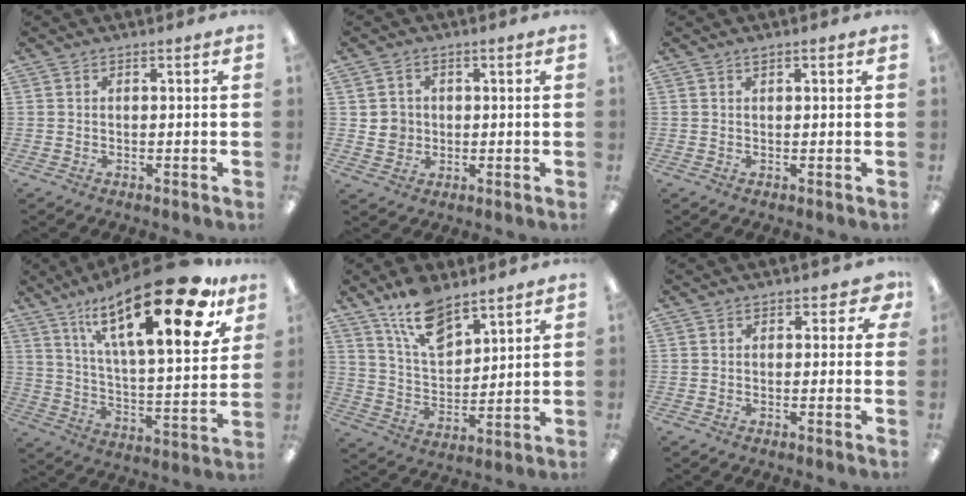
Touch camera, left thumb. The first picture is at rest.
{"total": 4.1, "force": [0.5, 4.0, 0.8], "torque": [-0.008, 0.002, 0.007]}
{"total": 0.9, "force": [0.6, 0.3, 0.6], "torque": [-0.014, 0.002, 0.010]}
{"total": 29.1, "force": [17.0, 9.0, 21.9], "torque": [-0.340, -0.100, 0.274]}
{"total": 13.0, "force": [9.4, 6.0, 6.7], "torque": [-0.125, -0.046, 0.173]}
{"total": 2.6, "force": [0.7, 2.0, 1.6], "torque": [-0.015, 0.003, 0.009]}